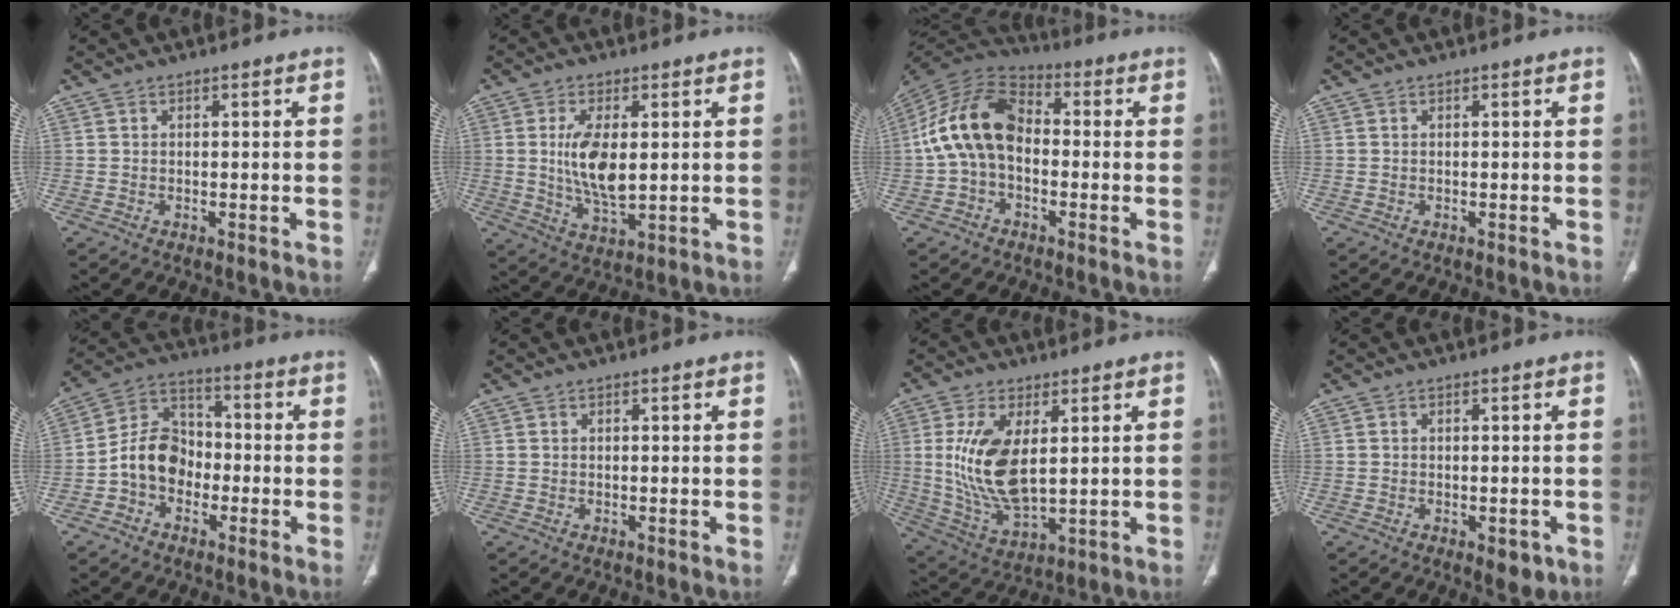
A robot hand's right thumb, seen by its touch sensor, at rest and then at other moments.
{"total": 9.4, "force": [1.0, 4.2, 8.4], "torque": [-0.161, -0.018, 0.027]}
{"total": 14.4, "force": [-0.8, 9.6, 10.7], "torque": [-0.196, 0.039, -0.026]}
{"total": 0.0}
{"total": 10.1, "force": [-2.7, 8.0, 5.6], "torque": [-0.083, 0.043, -0.063]}
{"total": 0.0}
{"total": 14.1, "force": [2.4, 6.8, 12.1], "torque": [-0.243, -0.020, 0.062]}
{"total": 2.7, "force": [-1.0, 1.5, 2.0], "torque": [-0.015, -0.001, -0.007]}